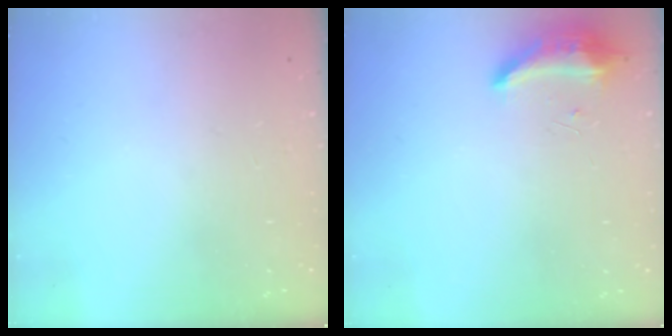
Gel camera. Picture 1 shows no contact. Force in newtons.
{"total": 14.4, "press": 9.5, "slide": 10.8}